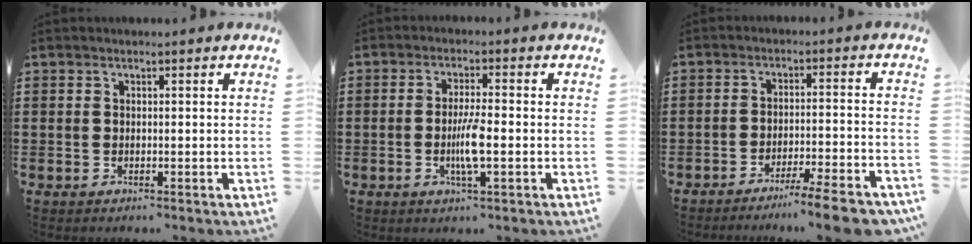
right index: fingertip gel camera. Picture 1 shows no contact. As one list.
[{"total": 5.0, "force": [-1.1, 0.7, 4.9], "torque": [-0.098, -0.007, -0.025]}, {"total": 6.7, "force": [-5.5, -0.2, 3.8], "torque": [-0.056, -0.006, -0.100]}]